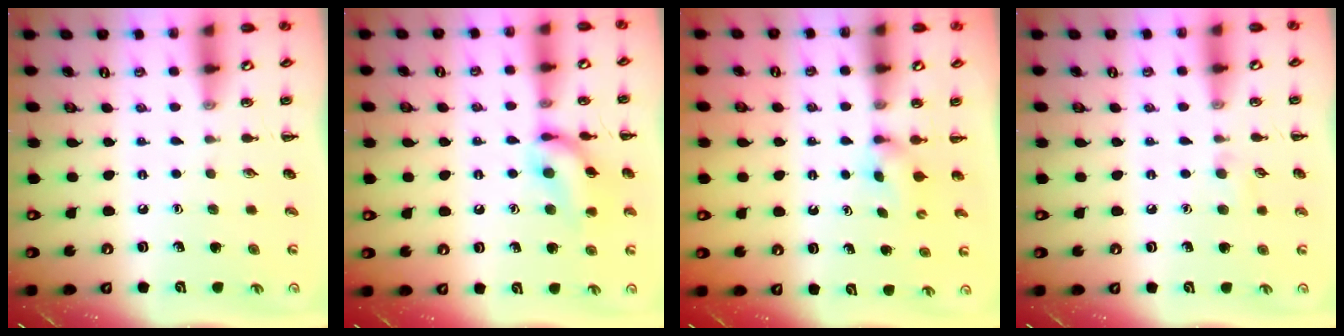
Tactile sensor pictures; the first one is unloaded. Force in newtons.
{"total": 12.9, "press": 12.8, "slide": 1.2}
{"total": 2.4, "press": 2.3, "slide": 0.9}
{"total": 4.9, "press": 4.6, "slide": 1.5}